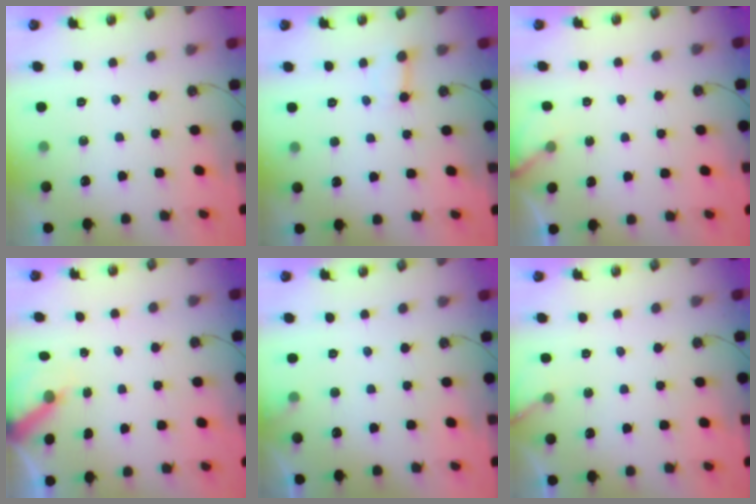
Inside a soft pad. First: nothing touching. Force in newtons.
{"total": 2.5, "press": 2.5, "slide": 0.4}
{"total": 3.0, "press": 3.0, "slide": 0.3}
{"total": 5.4, "press": 5.4, "slide": 0.2}
{"total": 3.6, "press": 3.6, "slide": 0.2}
{"total": 4.9, "press": 4.9, "slide": 0.3}